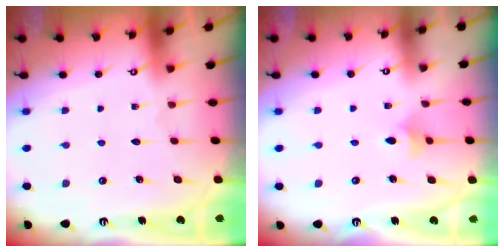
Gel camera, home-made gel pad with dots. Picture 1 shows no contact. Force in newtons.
{"total": 3.5, "press": 3.4, "slide": 0.9}